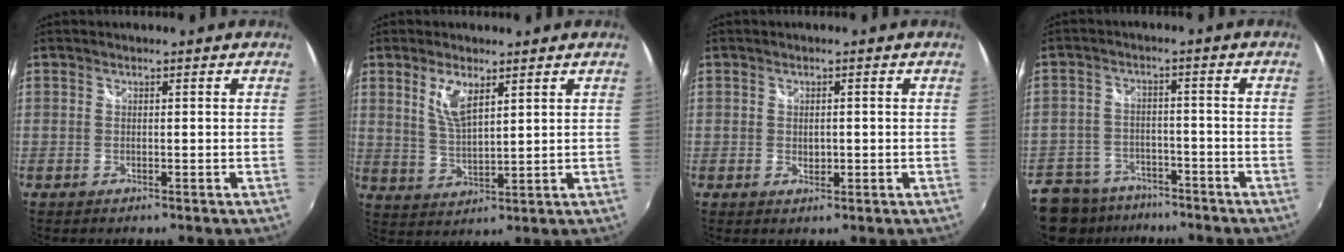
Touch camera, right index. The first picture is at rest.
{"total": 6.0, "force": [3.2, 2.2, 4.6], "torque": [-0.087, -0.004, 0.064]}
{"total": 1.7, "force": [-0.2, 1.3, 1.1], "torque": [-0.018, 0.000, -0.003]}
{"total": 11.4, "force": [-8.2, 7.2, 3.3], "torque": [-0.104, 0.001, -0.128]}